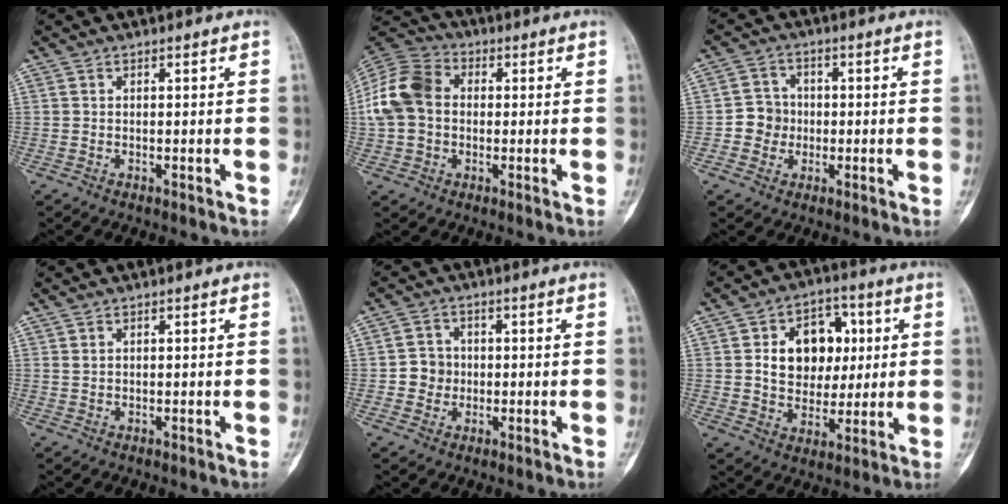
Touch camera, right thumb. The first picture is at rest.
{"total": 12.8, "force": [0.5, 9.9, 8.1], "torque": [-0.159, 0.032, 0.002]}
{"total": 5.2, "force": [-0.8, 4.9, 1.3], "torque": [0.007, 0.012, -0.021]}
{"total": 0.7, "force": [0.5, 0.3, 0.3], "torque": [-0.004, 0.000, 0.009]}
{"total": 4.1, "force": [-0.3, 3.9, 1.1], "torque": [0.007, 0.009, -0.010]}
{"total": 13.6, "force": [2.7, 10.2, 8.6], "torque": [-0.080, 0.004, 0.047]}